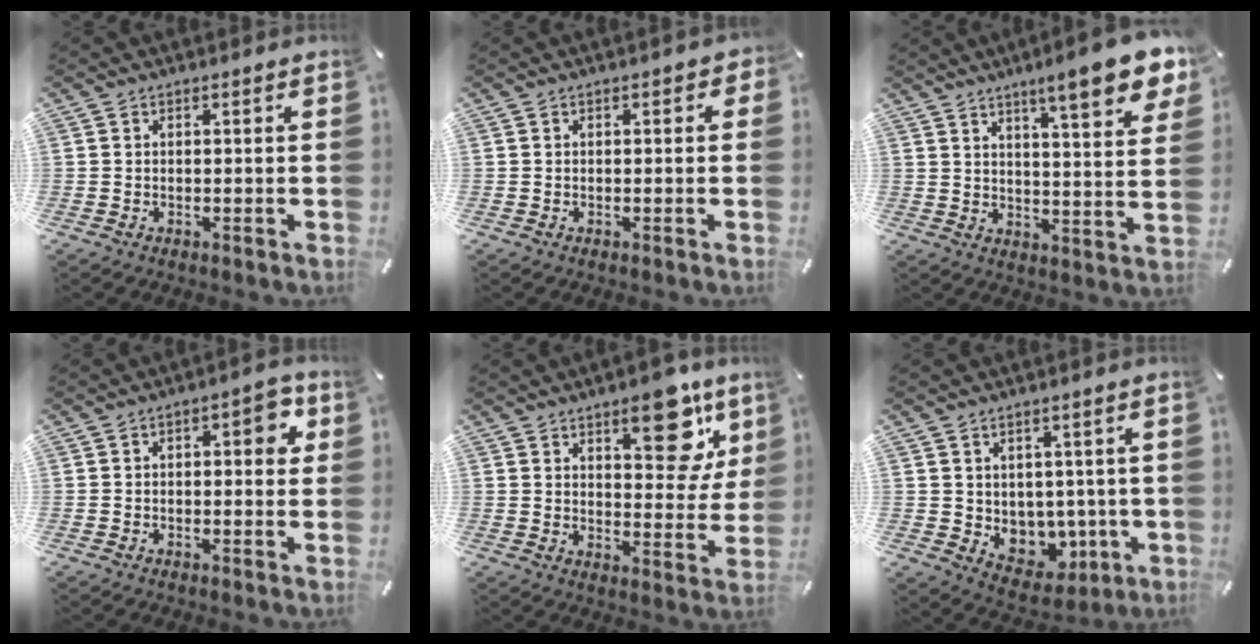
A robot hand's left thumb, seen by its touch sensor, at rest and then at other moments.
{"total": 1.0, "force": [-0.2, 0.7, 0.7], "torque": [-0.005, 0.000, -0.007]}
{"total": 12.3, "force": [8.8, 2.2, 8.4], "torque": [-0.118, -0.055, 0.141]}
{"total": 5.6, "force": [0.8, 2.7, 4.8], "torque": [-0.053, 0.001, 0.002]}
{"total": 14.6, "force": [8.1, 7.2, 9.8], "torque": [-0.102, -0.046, 0.131]}
{"total": 7.1, "force": [2.3, 6.6, 1.4], "torque": [-0.012, -0.036, 0.055]}